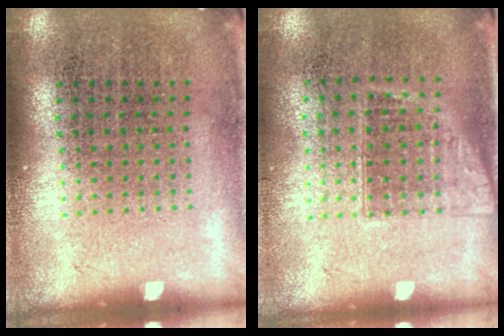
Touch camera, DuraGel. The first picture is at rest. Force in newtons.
{"total": 1.1, "press": 1.0, "slide": 0.6}